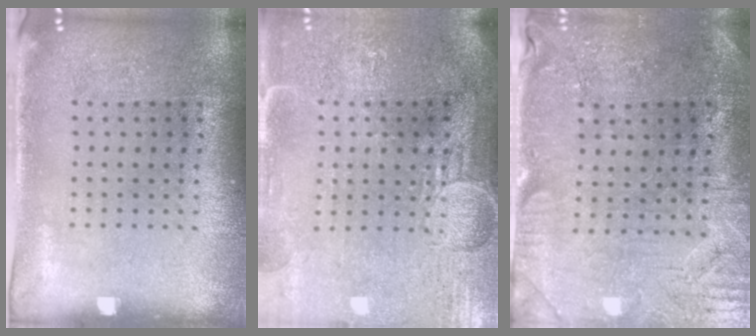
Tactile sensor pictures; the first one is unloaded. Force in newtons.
{"total": 3.9, "press": 3.4, "slide": 1.9}
{"total": 0.8, "press": 0.6, "slide": 0.5}